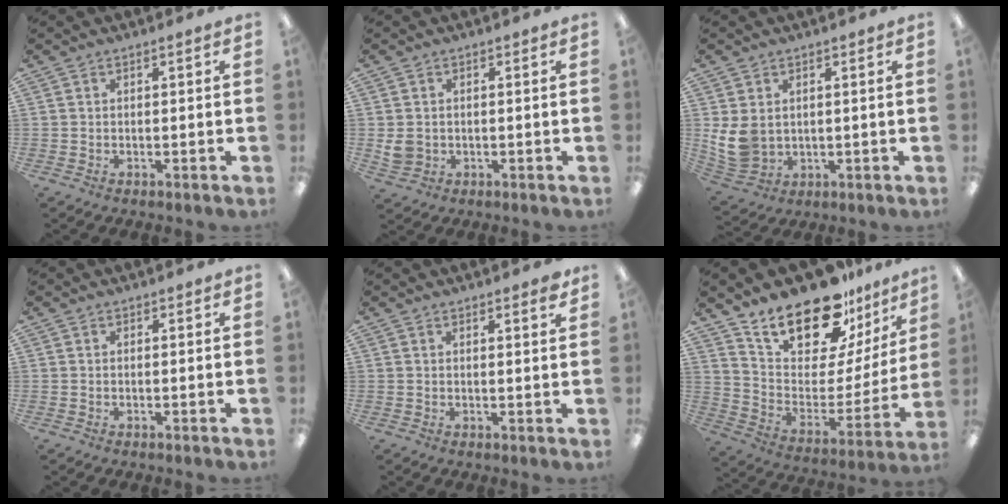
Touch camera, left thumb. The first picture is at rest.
{"total": 4.2, "force": [0.4, 3.8, 1.6], "torque": [-0.014, 0.002, 0.009]}
{"total": 9.2, "force": [1.5, 7.7, 4.9], "torque": [-0.117, -0.006, 0.029]}
{"total": 0.0}
{"total": 1.6, "force": [1.5, 0.3, 0.5], "torque": [-0.003, -0.004, 0.025]}
{"total": 22.0, "force": [17.7, 8.5, 9.8], "torque": [-0.166, -0.127, 0.311]}